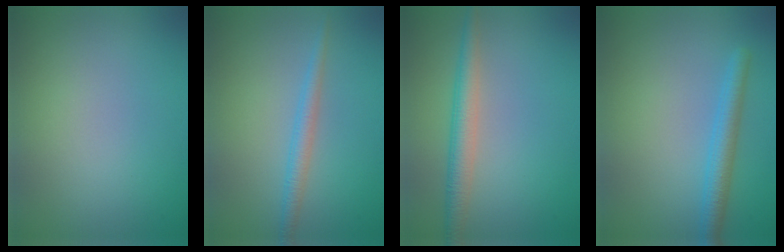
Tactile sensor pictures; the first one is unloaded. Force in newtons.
{"total": 1.9, "press": 1.9, "slide": 0.1}
{"total": 2.9, "press": 2.9, "slide": 0.1}
{"total": 2.8, "press": 2.8, "slide": 0.1}